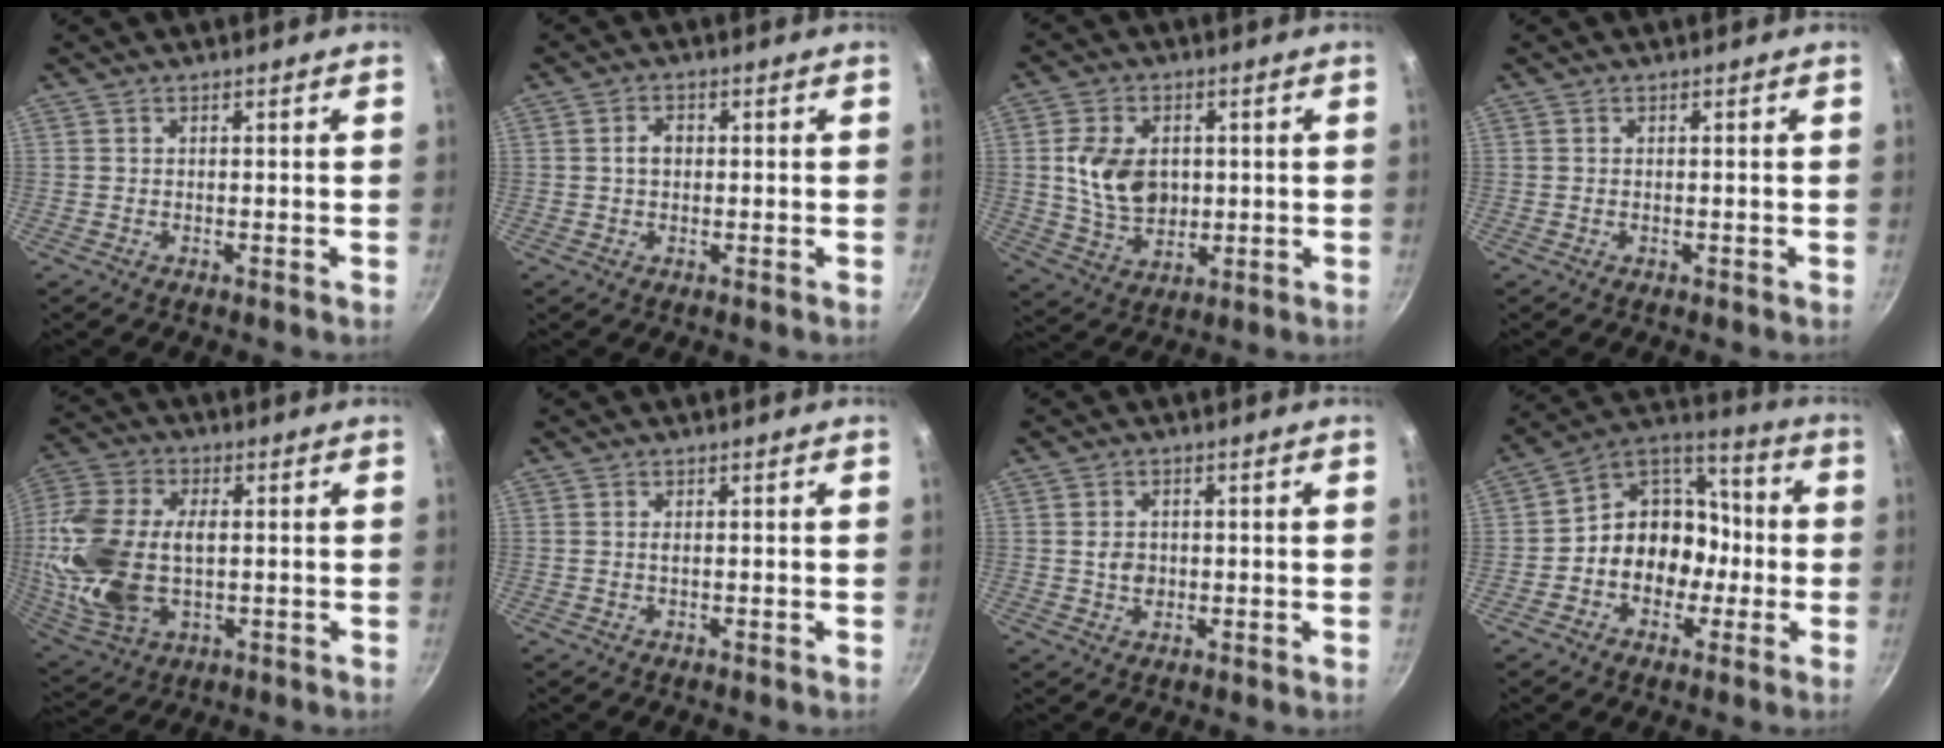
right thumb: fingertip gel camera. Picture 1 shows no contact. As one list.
[{"total": 2.8, "force": [0.2, 2.0, 1.9], "torque": [-0.020, 0.008, 0.002]}, {"total": 11.5, "force": [1.2, 8.3, 7.8], "torque": [-0.123, -0.010, 0.026]}, {"total": 0.0}, {"total": 19.2, "force": [0.2, 12.0, 14.9], "torque": [-0.312, 0.008, 0.007]}, {"total": 0.5, "force": [0.1, 0.2, 0.5], "torque": [-0.009, 0.000, 0.001]}, {"total": 3.3, "force": [0.0, 2.5, 2.0], "torque": [-0.026, 0.002, 0.000]}, {"total": 14.2, "force": [-2.9, 11.6, 7.5], "torque": [-0.059, 0.054, -0.063]}]